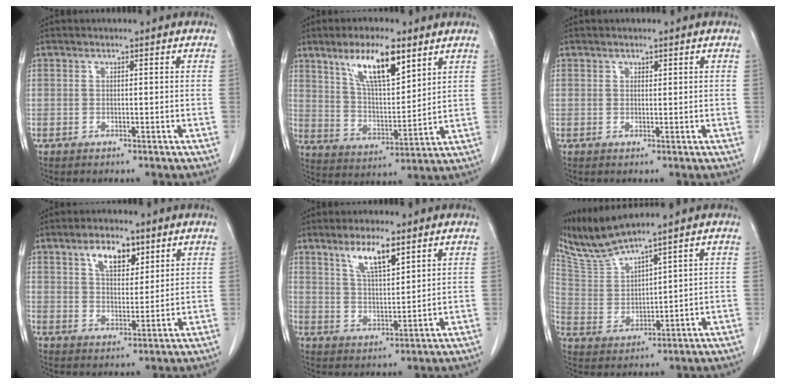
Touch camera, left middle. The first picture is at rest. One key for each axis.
{"total": 11.8, "fx": 7.1, "fy": 3.1, "fz": 8.9, "tx": -0.162, "ty": 0.003, "tz": 0.133}
{"total": 0.6, "fx": 0.4, "fy": 0.4, "fz": 0.3, "tx": -0.002, "ty": -0.003, "tz": 0.006}
{"total": 6.6, "fx": 3.7, "fy": 3.1, "fz": 4.5, "tx": -0.078, "ty": 0.006, "tz": 0.066}
{"total": 6.9, "fx": 4.3, "fy": 1.4, "fz": 5.1, "tx": -0.099, "ty": -0.001, "tz": 0.082}
{"total": 7.9, "fx": 7.3, "fy": -1.0, "fz": 2.7, "tx": -0.072, "ty": -0.001, "tz": 0.159}